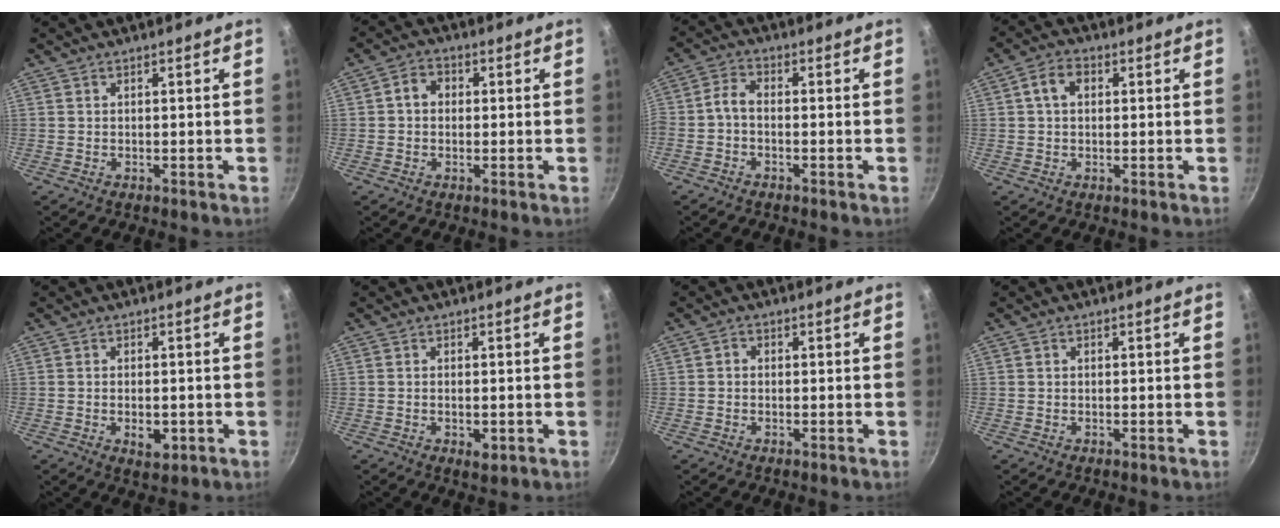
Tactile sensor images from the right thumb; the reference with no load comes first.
{"total": 4.1, "force": [0.4, 3.4, 2.3], "torque": [-0.024, 0.011, -0.004]}
{"total": 3.6, "force": [-1.4, 1.7, 2.9], "torque": [-0.069, 0.023, -0.039]}
{"total": 4.8, "force": [1.0, 3.4, 3.2], "torque": [-0.047, 0.011, 0.009]}
{"total": 4.0, "force": [-1.0, 2.2, 3.2], "torque": [-0.045, -0.002, -0.013]}
{"total": 2.6, "force": [-0.7, 1.3, 2.1], "torque": [-0.035, -0.006, -0.010]}
{"total": 1.4, "force": [-0.1, 1.2, 0.7], "torque": [-0.012, 0.007, -0.004]}
{"total": 0.6, "force": [0.1, 0.5, 0.3], "torque": [-0.003, 0.004, 0.000]}